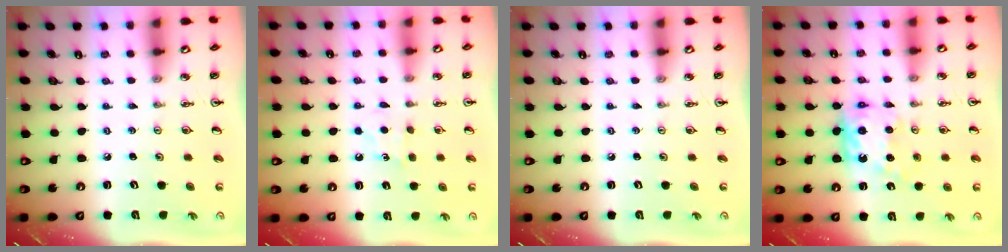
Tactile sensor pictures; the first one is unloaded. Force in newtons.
{"total": 5.6, "press": 5.5, "slide": 0.7}
{"total": 0.0}
{"total": 10.3, "press": 10.3, "slide": 0.4}